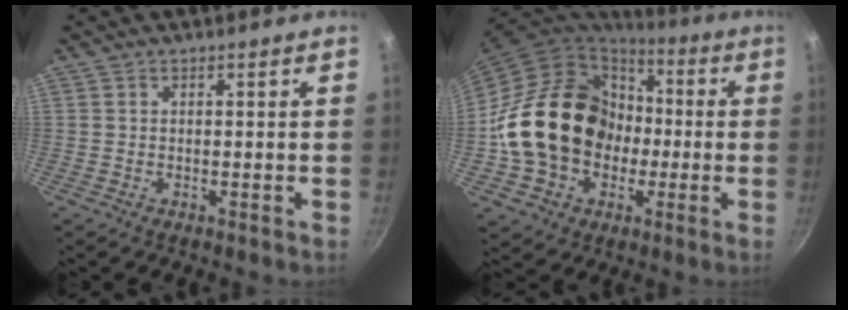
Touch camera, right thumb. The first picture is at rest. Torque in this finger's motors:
{"motor_torque": [0.00, 2.18, 1.49, -1.31, 0.49]}